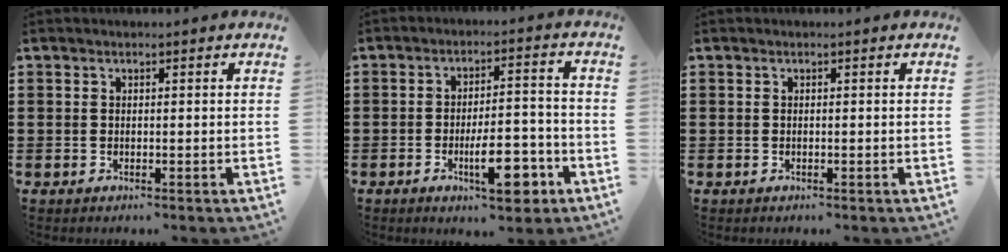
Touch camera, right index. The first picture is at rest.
{"total": 9.5, "force": [-4.1, 3.1, 8.0], "torque": [-0.122, 0.004, -0.068]}
{"total": 0.0}